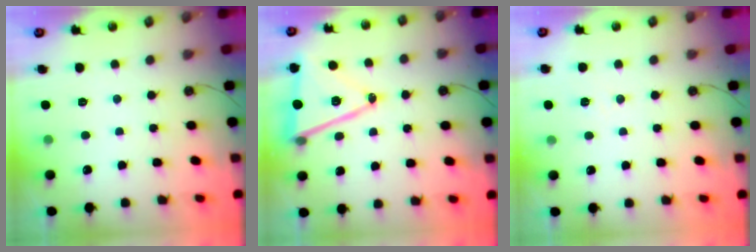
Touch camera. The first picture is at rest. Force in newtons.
{"total": 15.5, "press": 15.0, "slide": 4.1}
{"total": 4.2, "press": 3.8, "slide": 1.8}